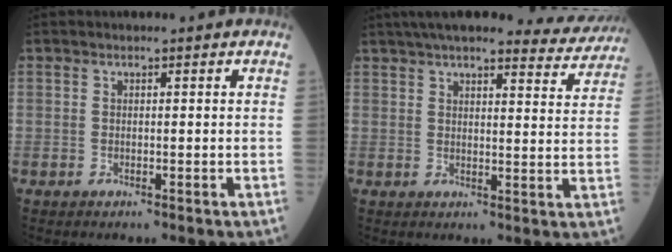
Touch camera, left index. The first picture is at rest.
{"total": 15.8, "force": [14.8, 2.0, 5.3], "torque": [-0.063, -0.007, 0.179]}